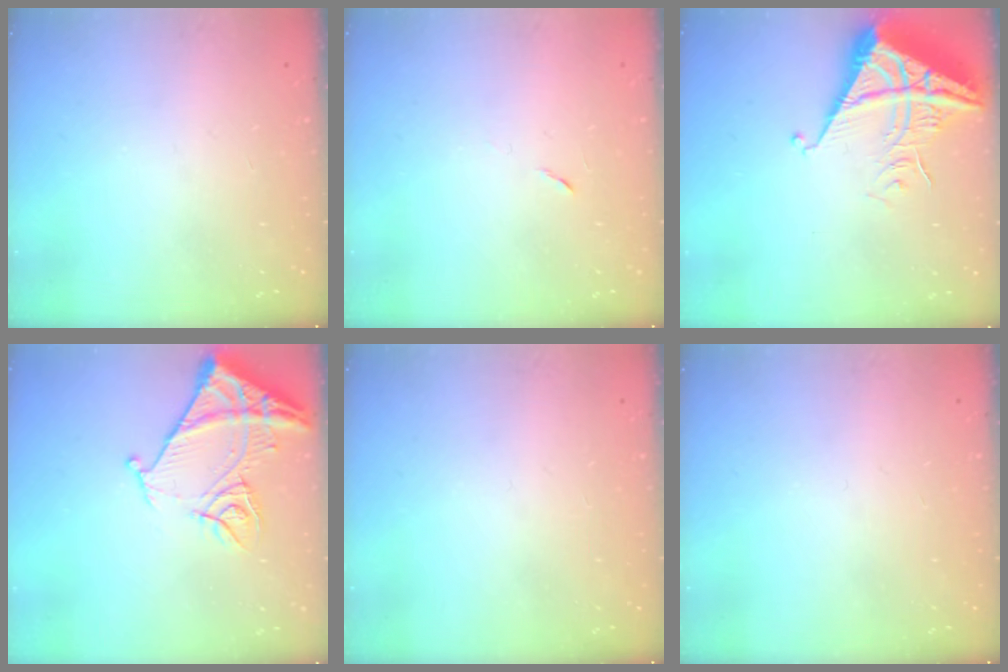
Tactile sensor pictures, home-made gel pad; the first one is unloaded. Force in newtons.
{"total": 5.2, "press": 4.8, "slide": 2.1}
{"total": 7.0, "press": 7.0, "slide": 0.8}
{"total": 13.7, "press": 13.6, "slide": 1.4}
{"total": 0.0}
{"total": 0.0}